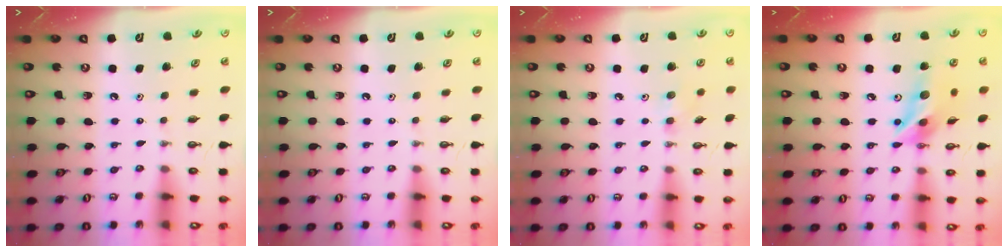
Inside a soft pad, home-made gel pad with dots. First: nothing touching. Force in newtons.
{"total": 0.0}
{"total": 5.5, "press": 5.3, "slide": 1.3}
{"total": 13.8, "press": 13.7, "slide": 1.2}